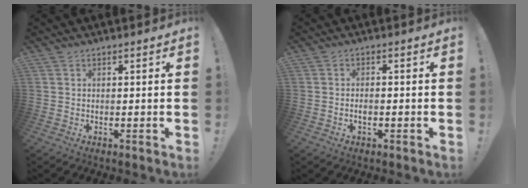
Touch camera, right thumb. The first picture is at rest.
{"total": 1.8, "force": [-0.8, 0.9, 1.3], "torque": [-0.014, 0.002, -0.015]}